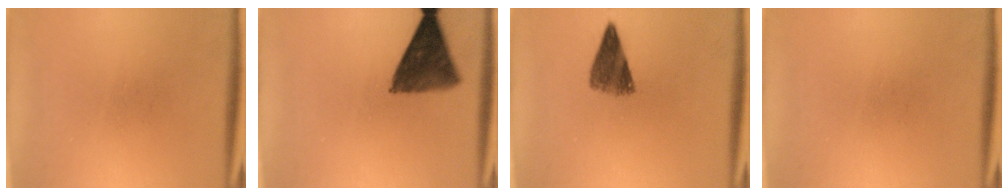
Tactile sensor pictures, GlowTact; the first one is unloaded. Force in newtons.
{"total": 9.8}
{"total": 5.7}
{"total": 0.0}